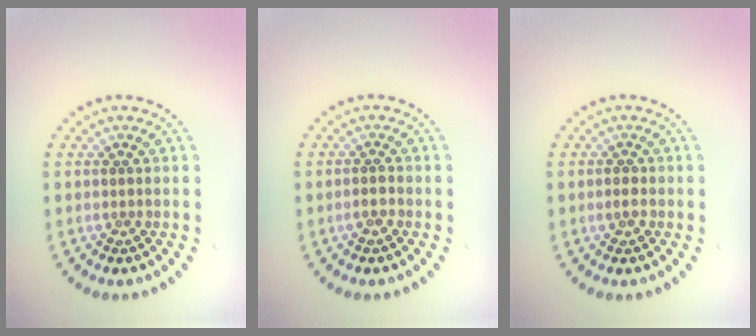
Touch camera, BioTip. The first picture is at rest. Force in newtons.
{"total": 1.2, "press": 1.0, "slide": 0.6}
{"total": 1.1, "press": 1.1, "slide": 0.4}